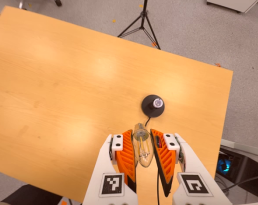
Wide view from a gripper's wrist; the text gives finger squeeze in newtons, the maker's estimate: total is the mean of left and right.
{"total": 19.9, "left": 21.4, "right": 18.5}